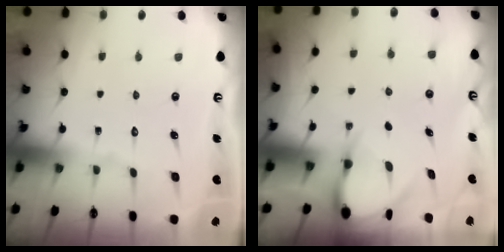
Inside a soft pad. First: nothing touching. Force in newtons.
{"total": 3.9, "press": 3.9, "slide": 0.2}